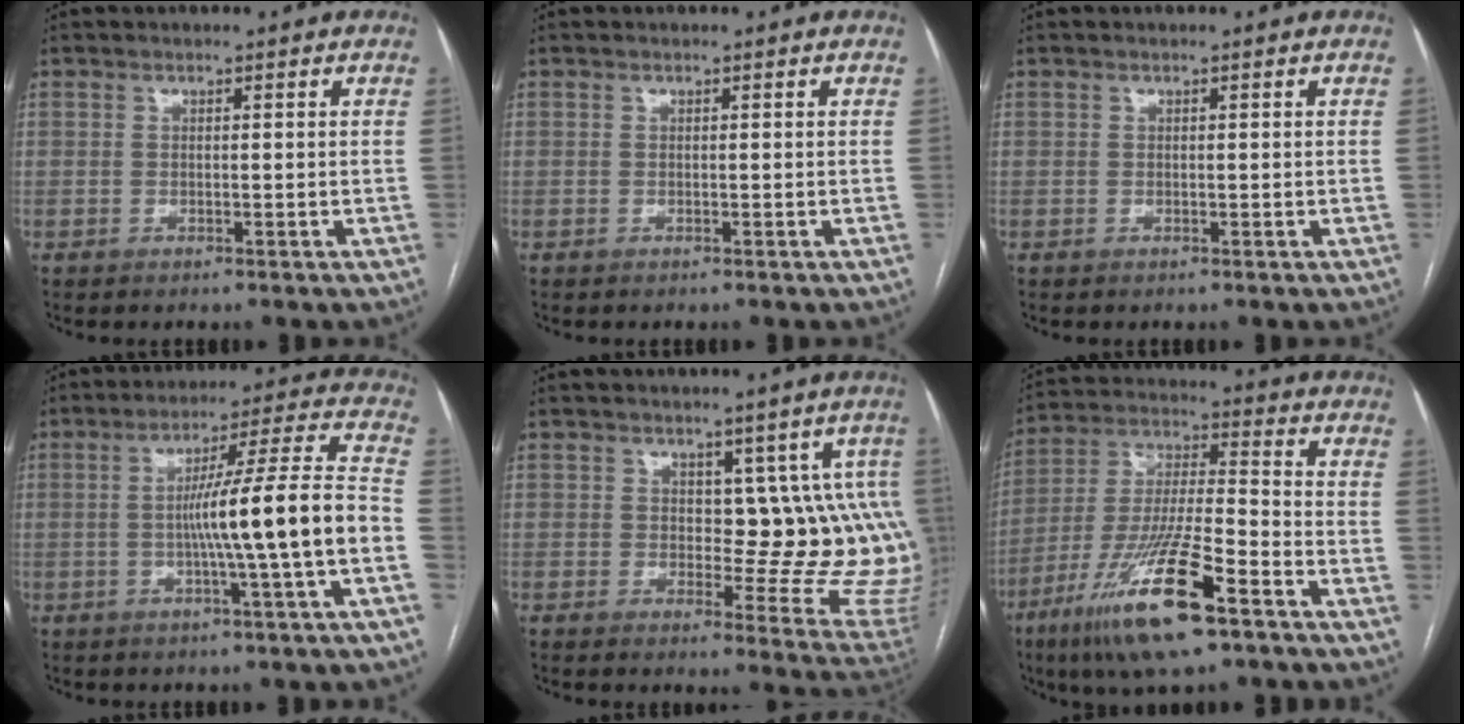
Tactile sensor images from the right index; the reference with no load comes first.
{"total": 0.0}
{"total": 0.0}
{"total": 14.0, "force": [-2.8, -1.4, 13.6], "torque": [-0.212, 0.013, -0.049]}
{"total": 11.8, "force": [2.3, 5.6, 10.1], "torque": [-0.088, 0.002, 0.032]}
{"total": 17.7, "force": [-9.9, 2.1, 14.5], "torque": [-0.306, -0.036, -0.181]}